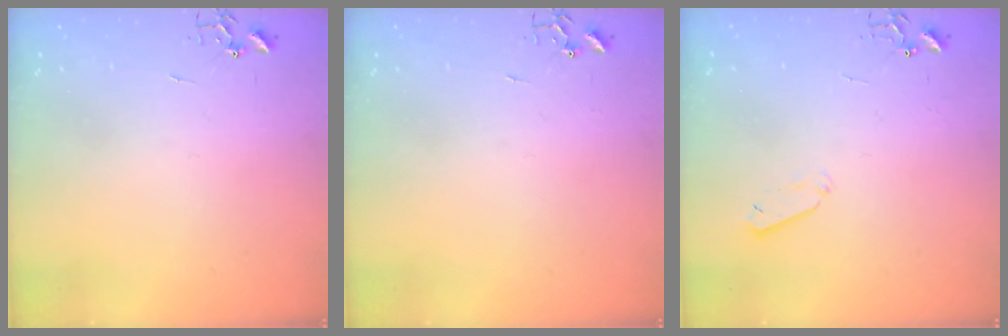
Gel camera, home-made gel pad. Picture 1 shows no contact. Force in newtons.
{"total": 0.0}
{"total": 4.1, "press": 4.0, "slide": 0.8}